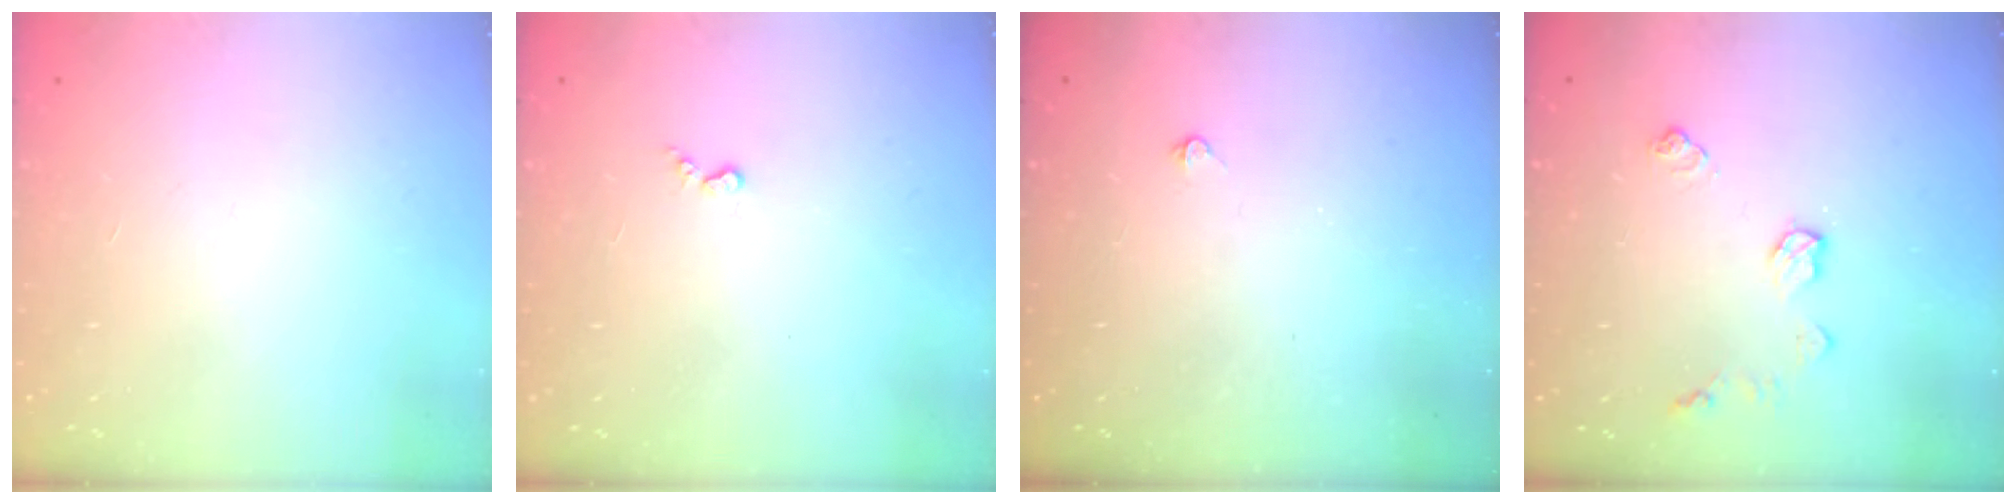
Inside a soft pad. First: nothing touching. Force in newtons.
{"total": 2.4, "press": 2.4, "slide": 0.4}
{"total": 2.4, "press": 2.4, "slide": 0.5}
{"total": 8.2, "press": 8.1, "slide": 0.3}